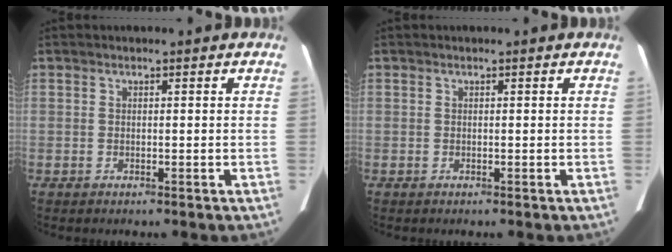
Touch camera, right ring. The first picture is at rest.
{"total": 0.0}